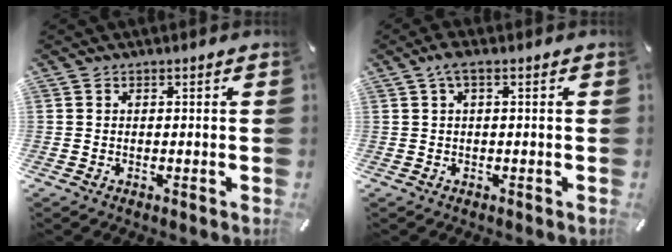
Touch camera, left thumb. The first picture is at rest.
{"total": 2.4, "force": [0.5, 0.6, 2.3], "torque": [-0.045, 0.003, 0.008]}